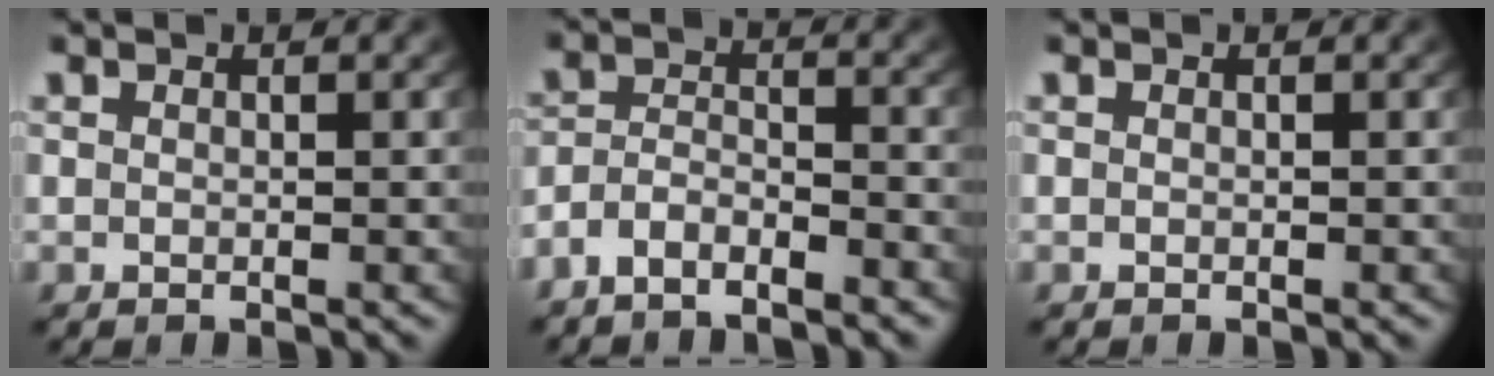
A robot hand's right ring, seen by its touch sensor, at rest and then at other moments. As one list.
[{"total": 4.0, "force": [-2.9, 2.4, 1.3], "torque": [-0.029, -0.008, -0.057]}, {"total": 0.0}]